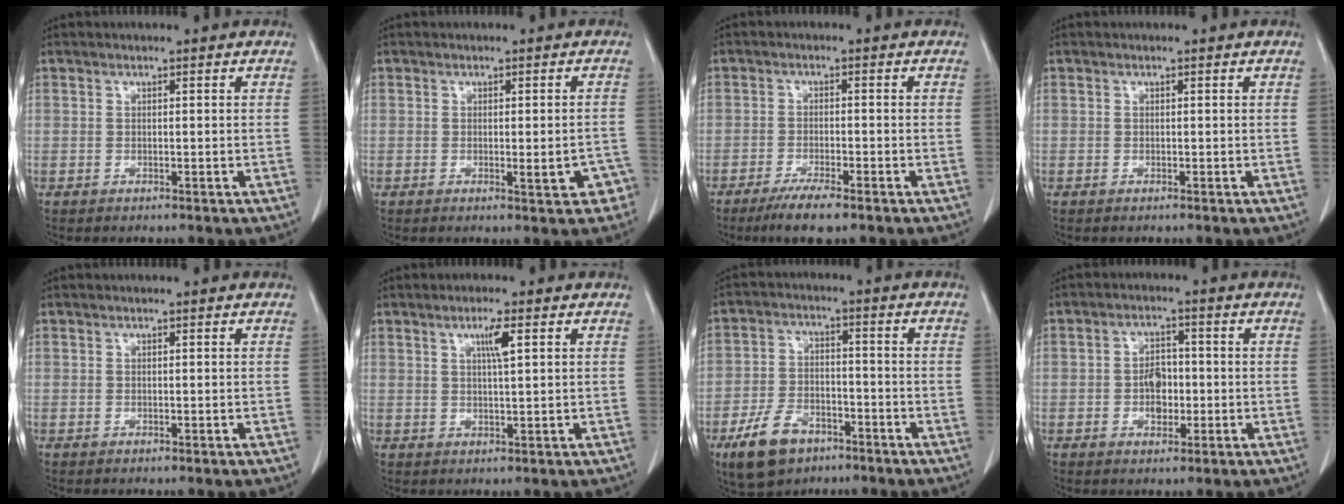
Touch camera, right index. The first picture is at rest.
{"total": 3.9, "force": [-1.5, 1.1, 3.4], "torque": [-0.031, 0.002, -0.015]}
{"total": 5.2, "force": [-3.7, 0.5, 3.7], "torque": [-0.071, -0.012, -0.063]}
{"total": 0.0}
{"total": 0.0}
{"total": 3.2, "force": [1.3, -0.1, 3.0], "torque": [-0.053, -0.002, 0.022]}
{"total": 9.0, "force": [-5.6, 5.1, 4.9], "torque": [-0.105, -0.001, -0.095]}
{"total": 4.2, "force": [-0.8, 2.7, 3.1], "torque": [-0.051, 0.008, -0.012]}